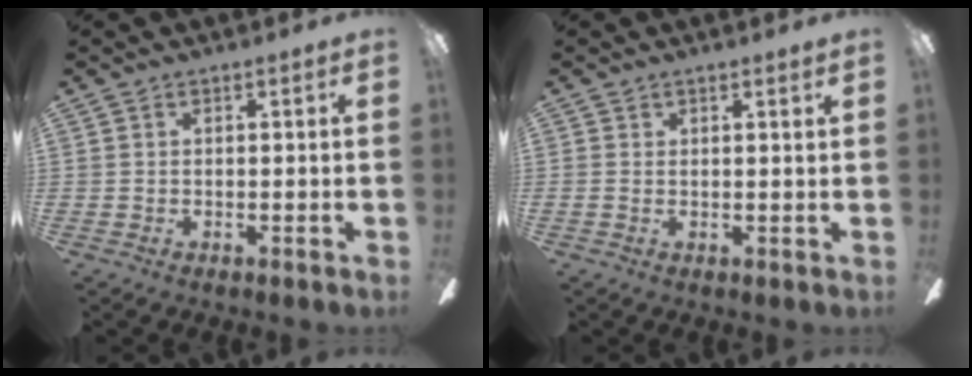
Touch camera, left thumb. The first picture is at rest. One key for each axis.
{"total": 1.0, "fx": 0.7, "fy": -0.1, "fz": 0.8, "tx": -0.008, "ty": -0.006, "tz": 0.010}